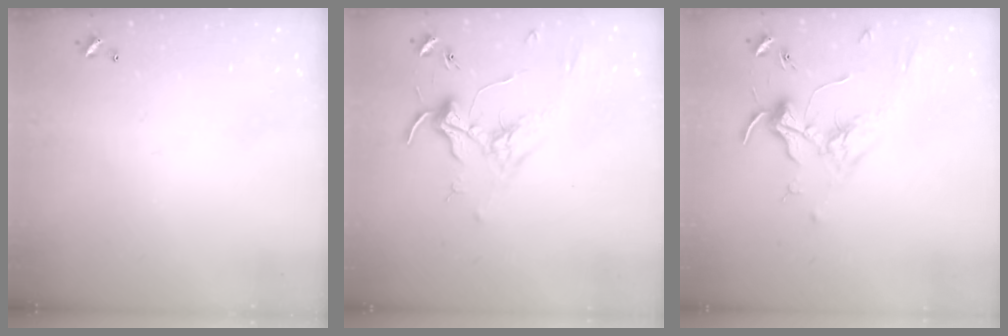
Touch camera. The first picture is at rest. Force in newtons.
{"total": 1.7, "press": 1.6, "slide": 0.7}
{"total": 1.9, "press": 1.7, "slide": 0.8}